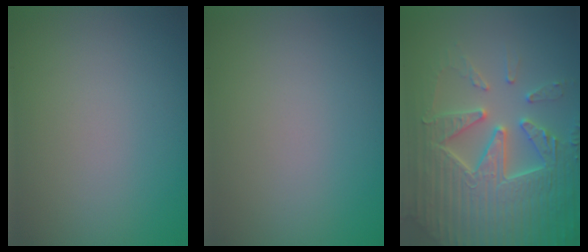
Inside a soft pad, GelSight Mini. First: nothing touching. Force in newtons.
{"total": 0.0}
{"total": 7.7, "press": 7.6, "slide": 1.5}